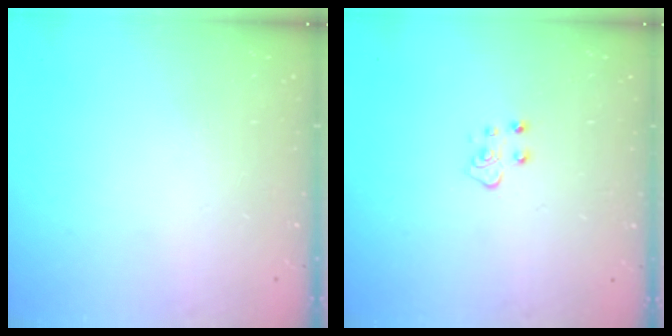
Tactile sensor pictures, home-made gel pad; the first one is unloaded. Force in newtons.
{"total": 5.4, "press": 5.4, "slide": 0.4}